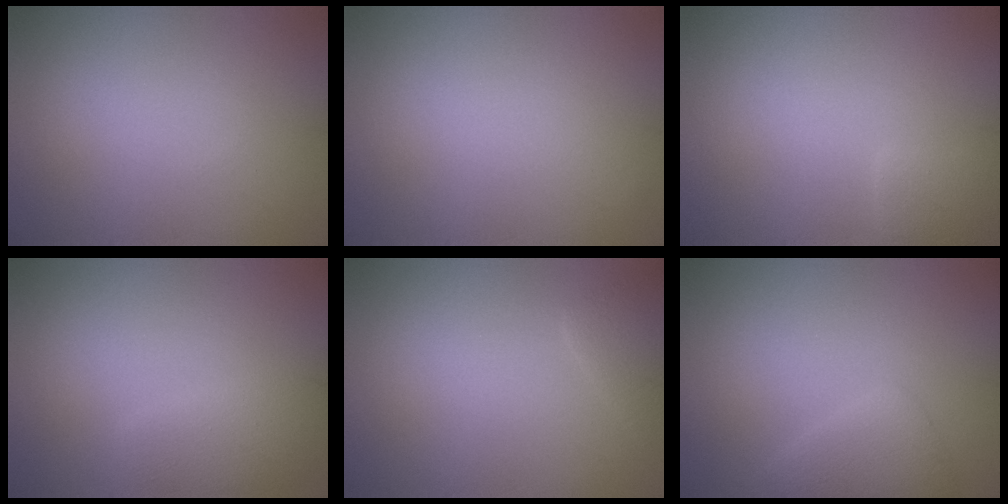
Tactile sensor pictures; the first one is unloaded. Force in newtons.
{"total": 0.0}
{"total": 1.6, "press": 1.6, "slide": 0.1}
{"total": 2.7, "press": 2.7, "slide": 0.1}
{"total": 1.9, "press": 1.9, "slide": 0.2}
{"total": 2.3, "press": 2.3, "slide": 0.2}